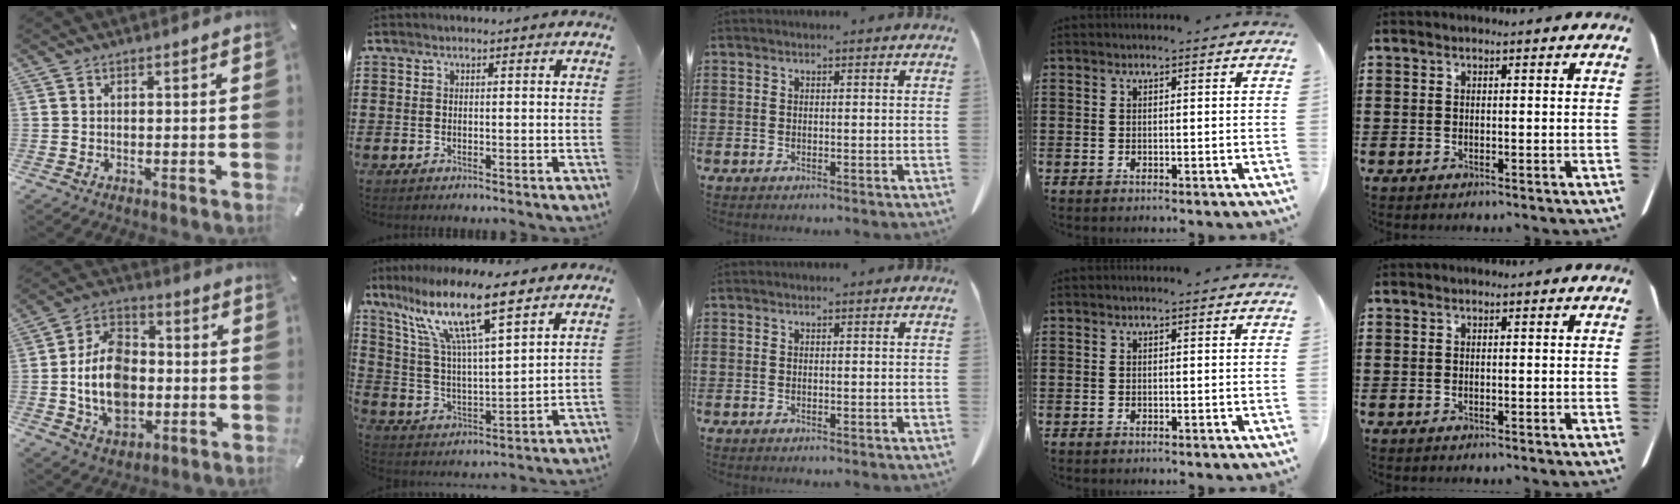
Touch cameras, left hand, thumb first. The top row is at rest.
{"thumb": {"total": 15.1, "force": [-2.2, 10.9, 10.3], "torque": [-0.211, 0.012, -0.038]}, "index": {"total": 13.3, "force": [8.9, 2.5, 9.6], "torque": [-0.201, -0.034, 0.148]}}